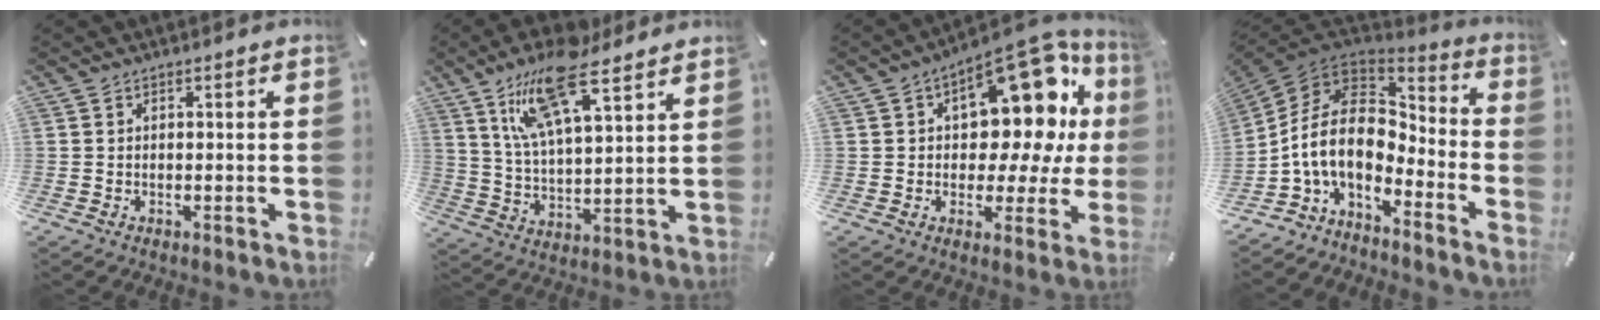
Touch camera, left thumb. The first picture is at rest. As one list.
[{"total": 16.4, "force": [11.0, 5.2, 11.0], "torque": [-0.212, -0.032, 0.191]}, {"total": 19.3, "force": [8.2, 11.0, 13.6], "torque": [-0.160, -0.075, 0.133]}, {"total": 14.8, "force": [-3.3, 9.3, 11.1], "torque": [-0.249, 0.003, -0.064]}]